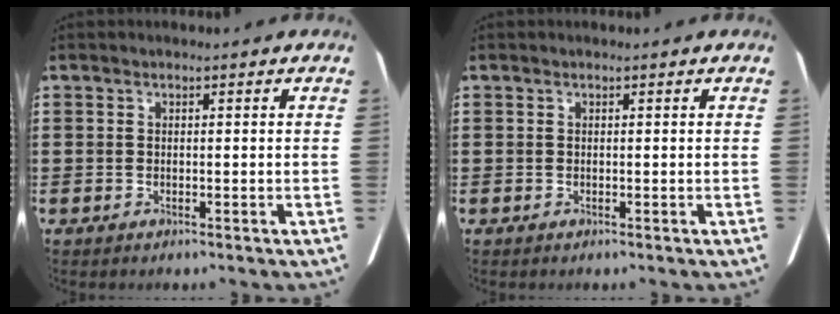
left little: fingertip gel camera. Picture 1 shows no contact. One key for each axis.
{"total": 0.0}